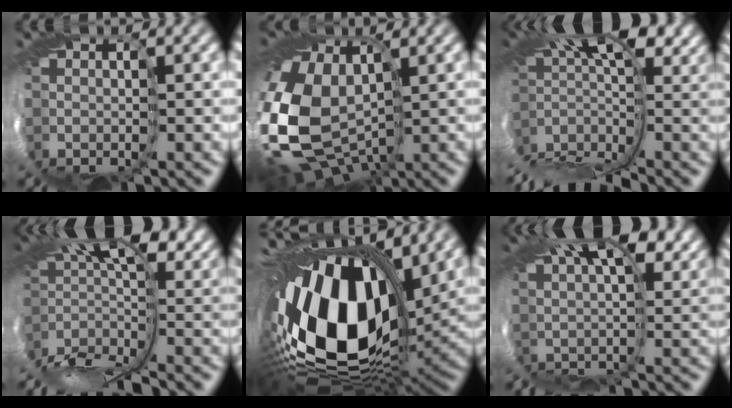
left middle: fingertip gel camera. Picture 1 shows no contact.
{"total": 11.9, "force": [-0.9, 9.0, 7.8], "torque": [-0.227, -0.026, -0.001]}
{"total": 7.4, "force": [-4.7, 2.0, 5.4], "torque": [-0.094, 0.014, -0.098]}
{"total": 7.9, "force": [-3.1, 2.8, 6.7], "torque": [-0.132, 0.011, -0.061]}
{"total": 16.9, "force": [1.5, 10.1, 13.5], "torque": [-0.284, -0.029, 0.026]}
{"total": 8.7, "force": [4.5, 3.0, 6.9], "torque": [-0.084, 0.043, 0.064]}